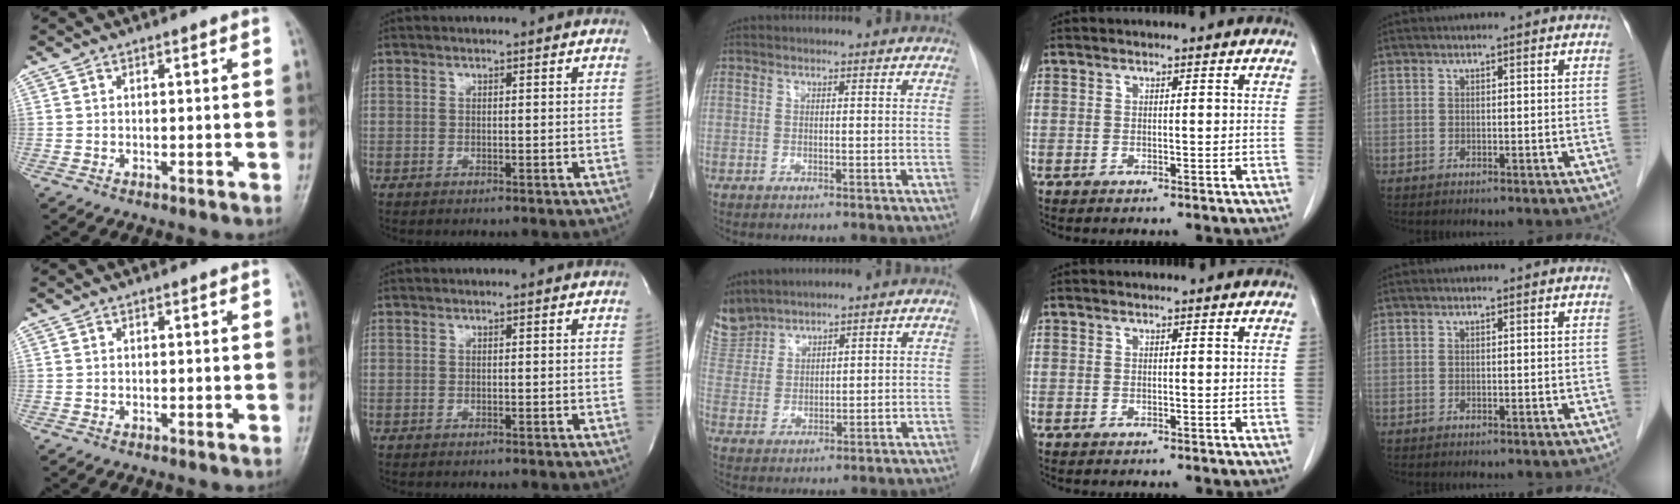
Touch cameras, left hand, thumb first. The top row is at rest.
{"middle": {"total": 7.2, "force": [6.8, 2.3, 0.2], "torque": [-0.012, 0.005, 0.151]}}